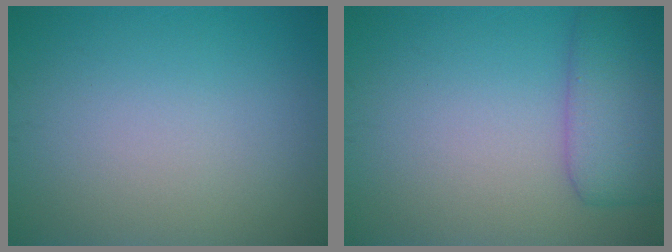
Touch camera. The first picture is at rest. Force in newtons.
{"total": 4.7, "press": 4.7, "slide": 0.2}